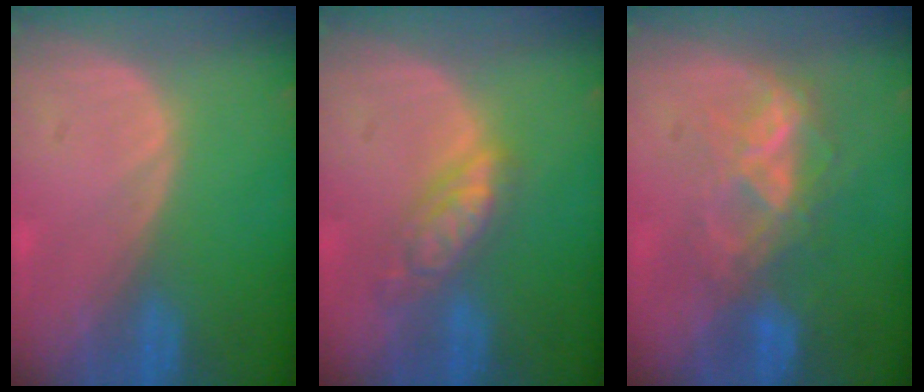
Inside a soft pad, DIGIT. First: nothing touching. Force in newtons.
{"total": 5.7, "press": 5.1, "slide": 2.6}
{"total": 6.2, "press": 6.2, "slide": 0.8}